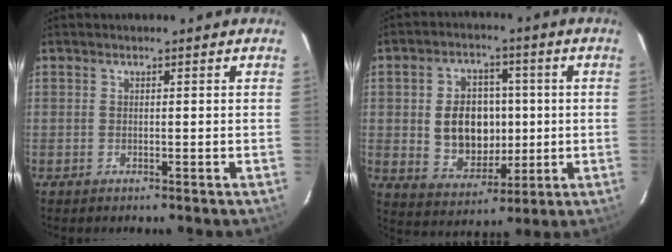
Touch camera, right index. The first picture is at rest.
{"total": 11.6, "force": [0.2, 9.0, 7.4], "torque": [-0.150, 0.014, 0.023]}